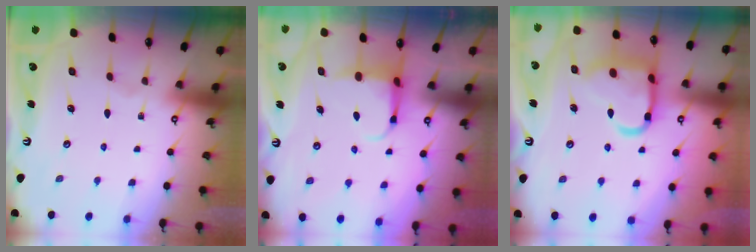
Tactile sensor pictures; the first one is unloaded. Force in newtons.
{"total": 4.3, "press": 4.2, "slide": 0.7}
{"total": 16.3, "press": 16.2, "slide": 1.7}